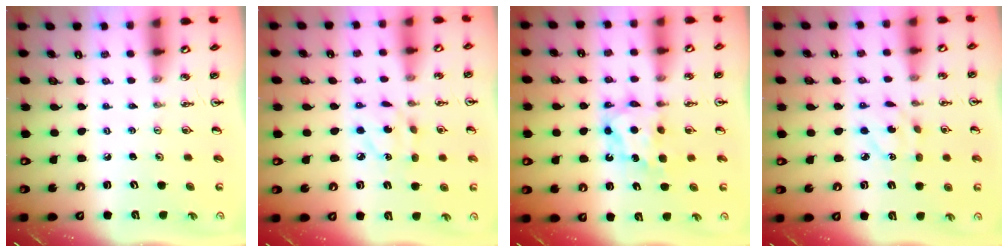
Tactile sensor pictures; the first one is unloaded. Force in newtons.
{"total": 5.9, "press": 5.9, "slide": 0.3}
{"total": 7.1, "press": 7.1, "slide": 0.6}
{"total": 4.9, "press": 4.8, "slide": 0.5}